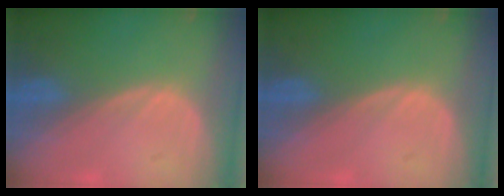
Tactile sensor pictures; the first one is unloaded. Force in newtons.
{"total": 0.0}